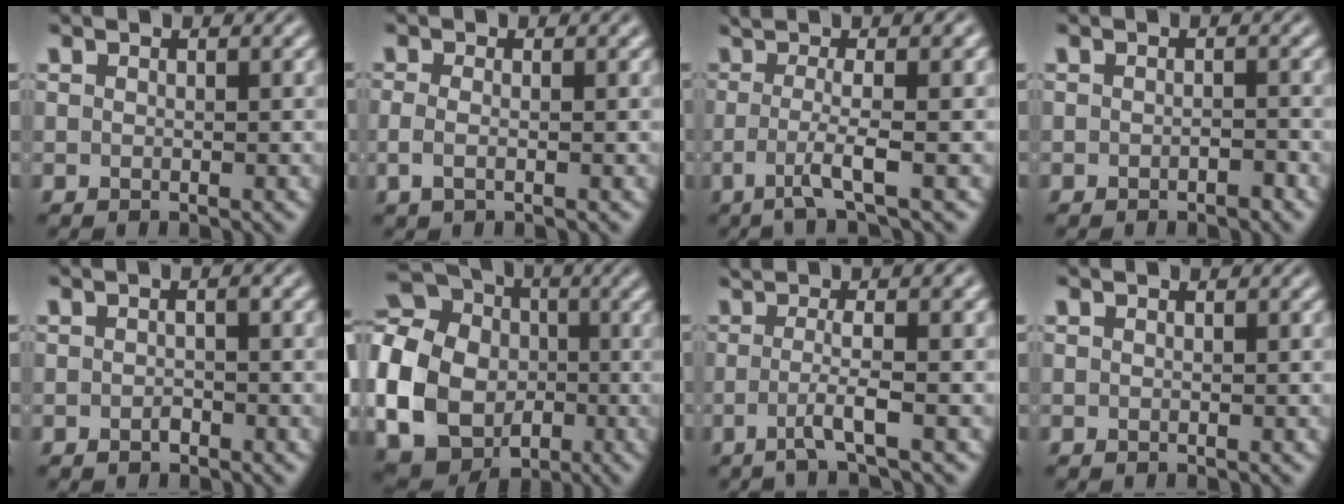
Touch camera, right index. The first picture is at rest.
{"total": 1.5, "force": [-0.7, 0.0, 1.3], "torque": [-0.030, -0.012, -0.004]}
{"total": 3.8, "force": [-0.7, -0.5, 3.7], "torque": [-0.067, -0.002, -0.008]}
{"total": 0.8, "force": [-0.7, 0.1, 0.3], "torque": [-0.005, 0.000, -0.012]}
{"total": 0.9, "force": [-0.6, 0.1, 0.6], "torque": [-0.008, 0.000, -0.007]}
{"total": 16.8, "force": [-0.2, 14.4, 8.6], "torque": [-0.192, -0.040, -0.009]}
{"total": 3.4, "force": [-0.9, -1.0, 3.1], "torque": [-0.053, 0.002, -0.014]}
{"total": 0.0}